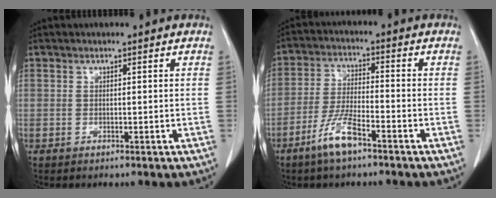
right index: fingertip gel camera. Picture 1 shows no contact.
{"total": 6.9, "force": [-4.4, 1.1, 5.1], "torque": [-0.106, -0.005, -0.084]}